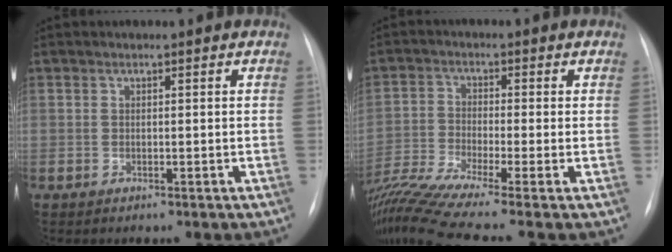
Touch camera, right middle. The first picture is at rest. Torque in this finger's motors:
{"motor_torque": [0.21, -1.54, 0.28, 0.16]}